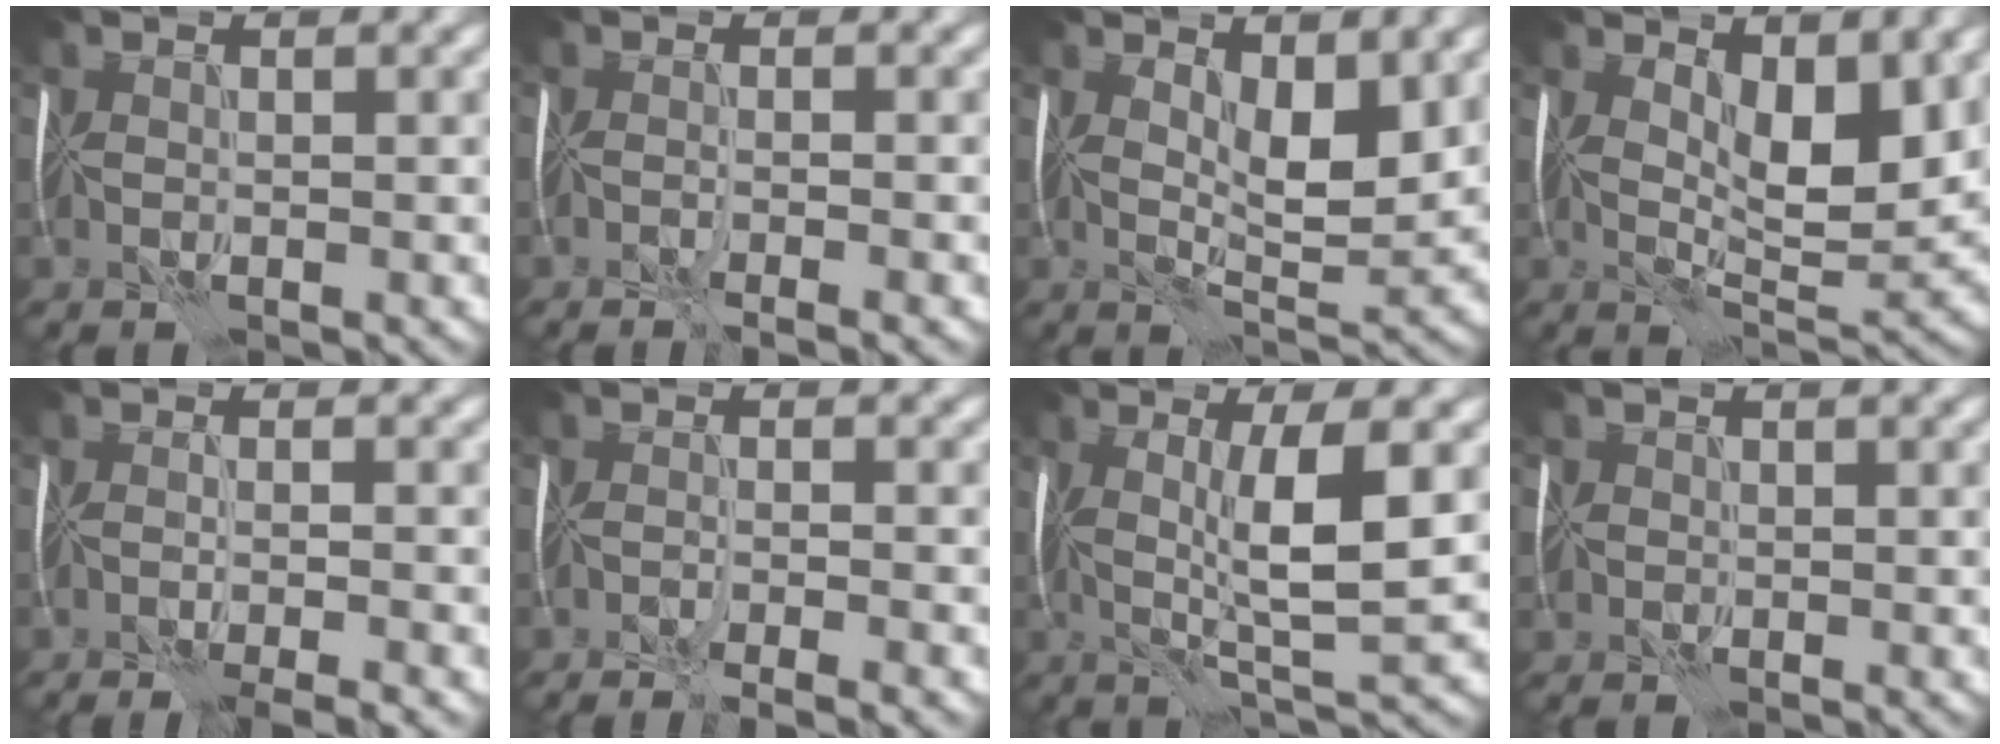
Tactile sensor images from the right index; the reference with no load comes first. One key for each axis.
{"total": 2.2, "fx": -1.5, "fy": 0.2, "fz": 1.5, "tx": -0.018, "ty": -0.001, "tz": -0.028}
{"total": 4.8, "fx": 1.8, "fy": 2.0, "fz": 4.0, "tx": -0.070, "ty": -0.007, "tz": 0.035}
{"total": 6.2, "fx": 2.3, "fy": 2.7, "fz": 5.1, "tx": -0.086, "ty": -0.011, "tz": 0.041}
{"total": 4.4, "fx": -3.3, "fy": 0.9, "fz": 2.8, "tx": -0.030, "ty": -0.008, "tz": -0.041}
{"total": 3.5, "fx": -2.7, "fy": 0.4, "fz": 2.2, "tx": -0.034, "ty": -0.001, "tz": -0.044}
{"total": 6.4, "fx": 0.8, "fy": 1.0, "fz": 6.3, "tx": -0.113, "ty": -0.004, "tz": 0.017}
{"total": 1.4, "fx": 0.0, "fy": 1.4, "fz": 0.1, "tx": 0.007, "ty": 0.006, "tz": -0.001}